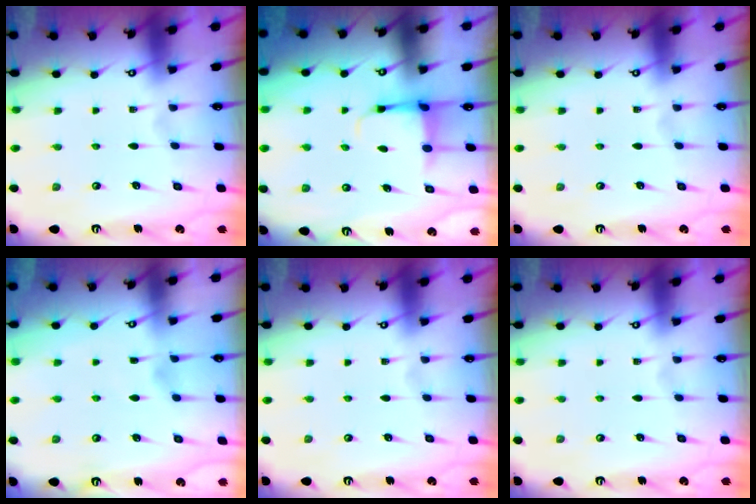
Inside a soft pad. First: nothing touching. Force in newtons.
{"total": 3.8, "press": 3.6, "slide": 1.3}
{"total": 0.0}
{"total": 2.2, "press": 2.2, "slide": 0.3}
{"total": 0.0}
{"total": 0.0}